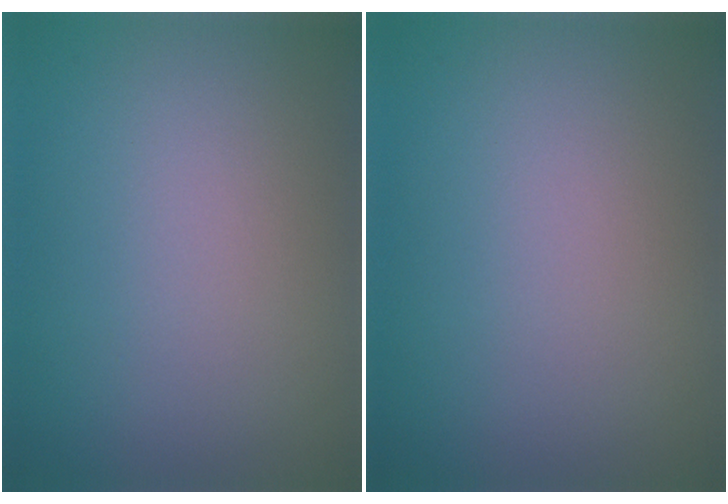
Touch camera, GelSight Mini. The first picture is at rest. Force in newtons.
{"total": 0.0}